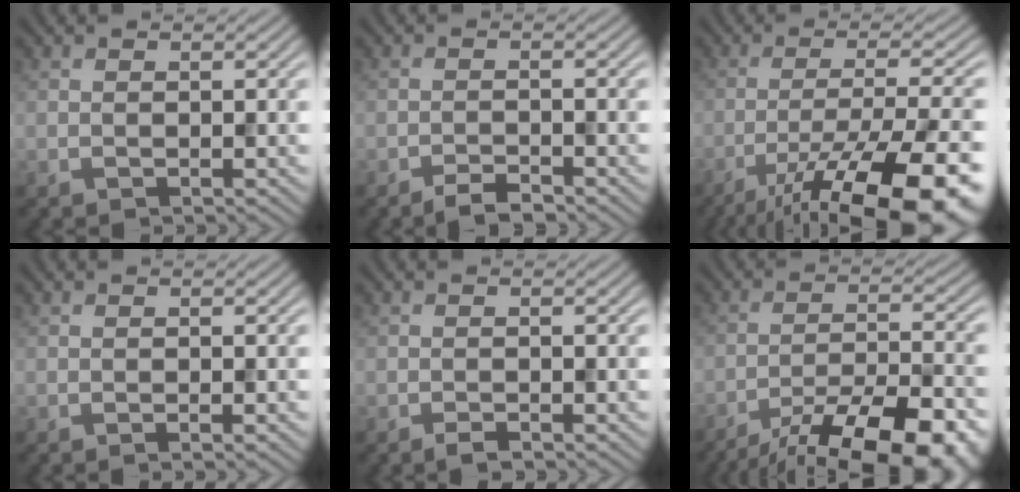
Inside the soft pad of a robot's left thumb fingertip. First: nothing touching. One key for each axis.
{"total": 2.2, "fx": -1.9, "fy": 0.4, "fz": 1.1, "tx": -0.017, "ty": 0.003, "tz": -0.037}
{"total": 17.6, "fx": -11.0, "fy": 4.6, "fz": 12.9, "tx": -0.184, "ty": -0.029, "tz": -0.162}
{"total": 0.7, "fx": -0.3, "fy": 0.0, "fz": 0.6, "tx": -0.009, "ty": -0.002, "tz": -0.007}
{"total": 1.1, "fx": -0.9, "fy": 0.2, "fz": 0.6, "tx": -0.011, "ty": -0.001, "tz": -0.017}
{"total": 17.9, "fx": -13.6, "fy": 5.0, "fz": 10.5, "tx": -0.138, "ty": -0.019, "tz": -0.191}